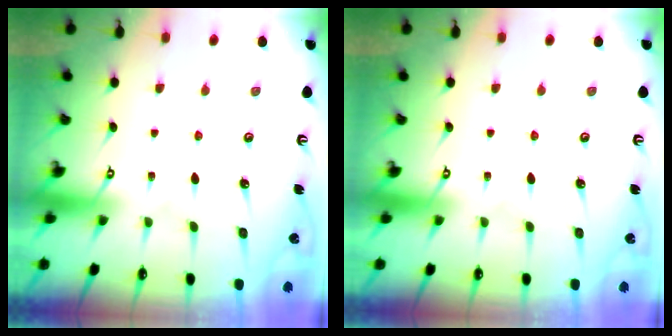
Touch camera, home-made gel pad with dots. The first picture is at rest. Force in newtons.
{"total": 0.0}